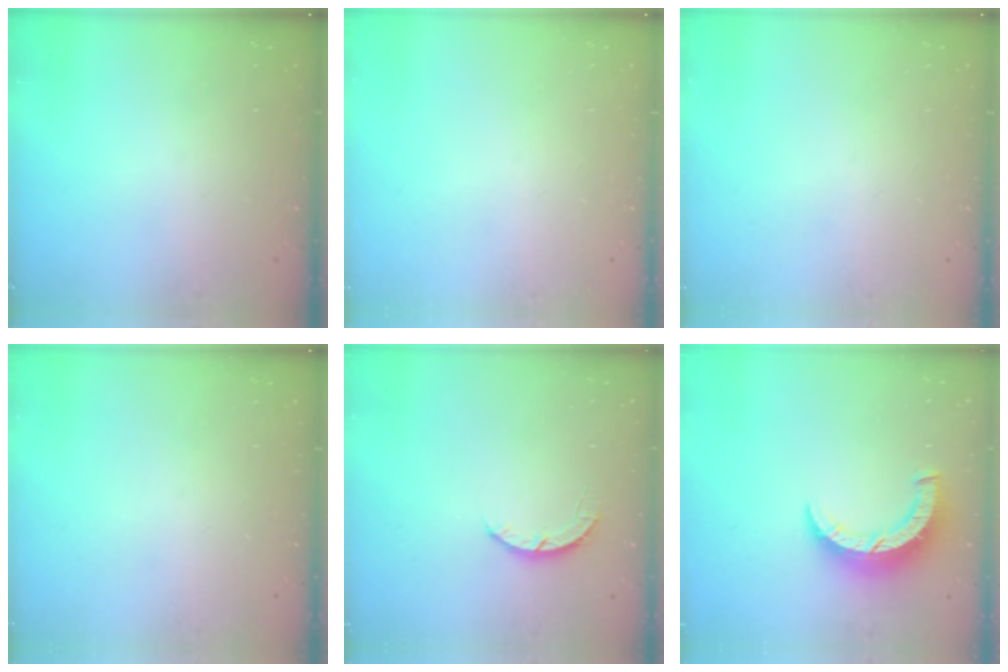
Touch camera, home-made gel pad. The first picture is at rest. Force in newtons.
{"total": 0.0}
{"total": 0.0}
{"total": 0.0}
{"total": 3.2, "press": 3.2, "slide": 0.4}
{"total": 8.4, "press": 8.4, "slide": 0.7}